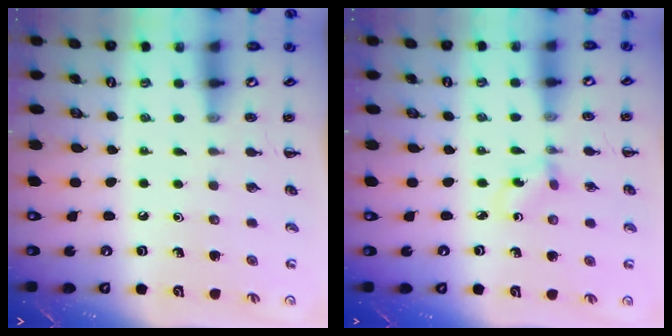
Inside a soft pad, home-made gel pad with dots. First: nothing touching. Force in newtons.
{"total": 1.3, "press": 1.0, "slide": 0.7}